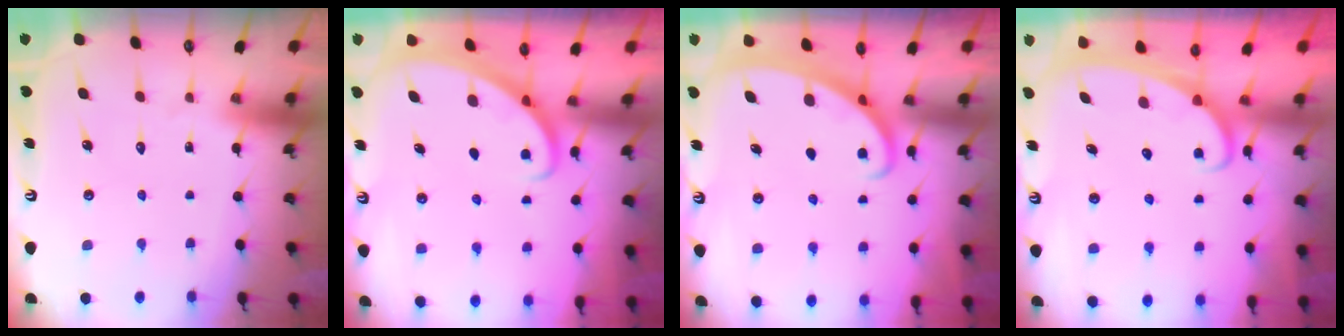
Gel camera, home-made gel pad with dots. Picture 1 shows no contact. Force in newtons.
{"total": 2.8, "press": 2.8, "slide": 0.2}
{"total": 2.2, "press": 2.2, "slide": 0.2}
{"total": 2.6, "press": 2.6, "slide": 0.3}